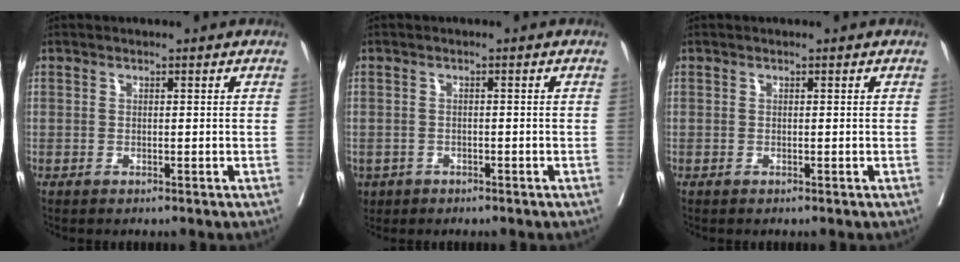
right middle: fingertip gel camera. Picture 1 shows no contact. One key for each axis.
{"total": 3.6, "fx": -2.2, "fy": 2.7, "fz": 0.7, "tx": -0.016, "ty": 0.001, "tz": -0.035}
{"total": 0.0}